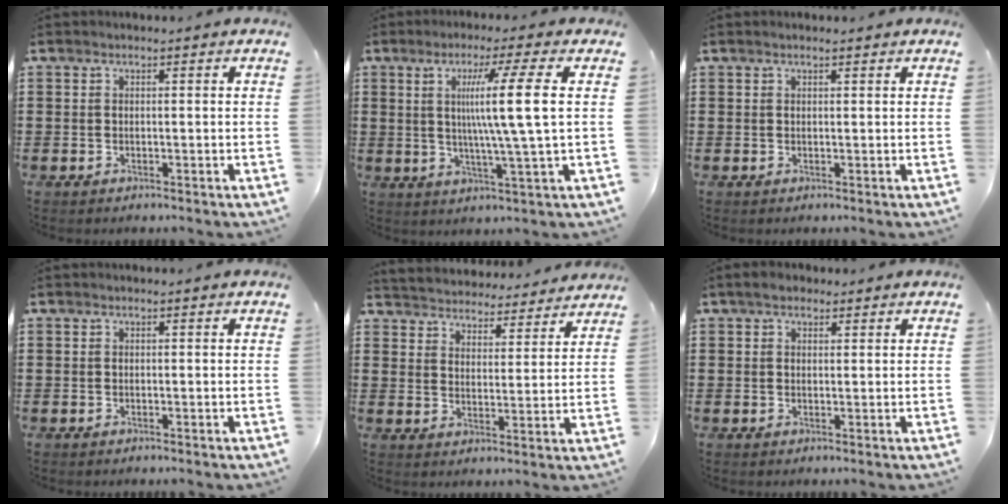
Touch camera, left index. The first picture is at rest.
{"total": 10.4, "force": [2.1, -0.5, 10.1], "torque": [-0.185, 0.000, 0.023]}
{"total": 0.6, "force": [0.5, 0.1, 0.3], "torque": [-0.007, 0.001, 0.009]}
{"total": 0.0}
{"total": 4.1, "force": [4.0, 0.0, -0.9], "torque": [-0.009, -0.034, 0.065]}
{"total": 2.1, "force": [1.6, 1.1, 0.8], "torque": [-0.020, 0.009, 0.029]}